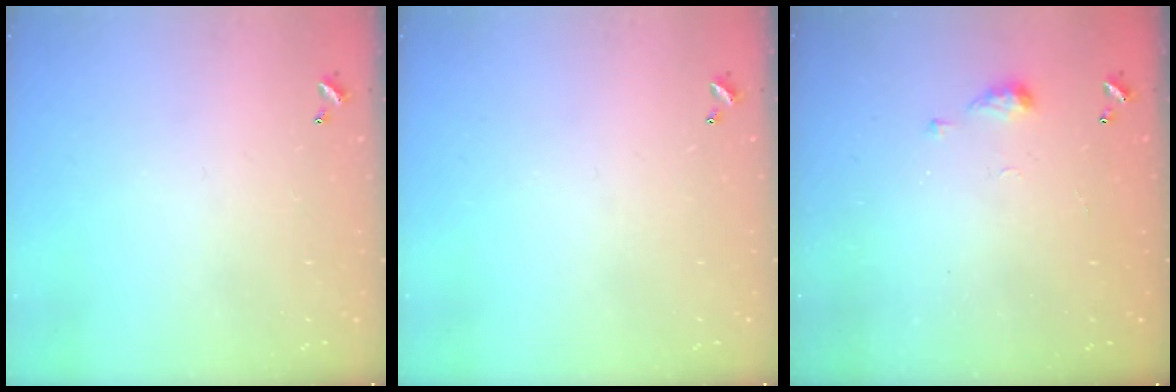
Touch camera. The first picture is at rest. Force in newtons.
{"total": 0.0}
{"total": 5.2, "press": 5.1, "slide": 0.7}